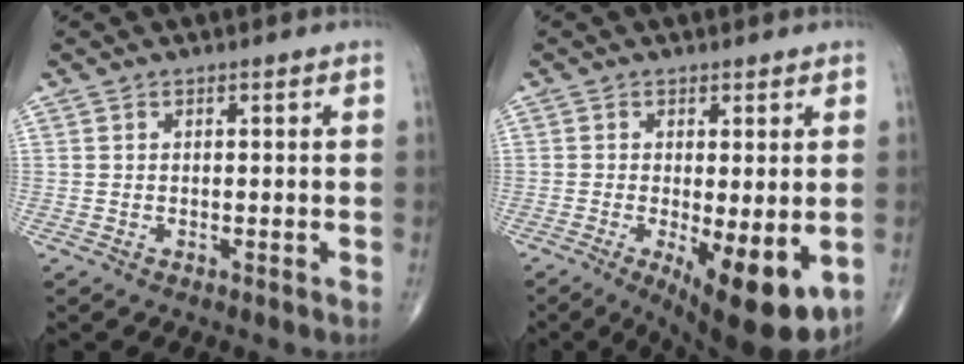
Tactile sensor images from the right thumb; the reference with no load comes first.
{"total": 12.0, "force": [-3.3, 3.8, 10.9], "torque": [-0.152, -0.024, -0.039]}